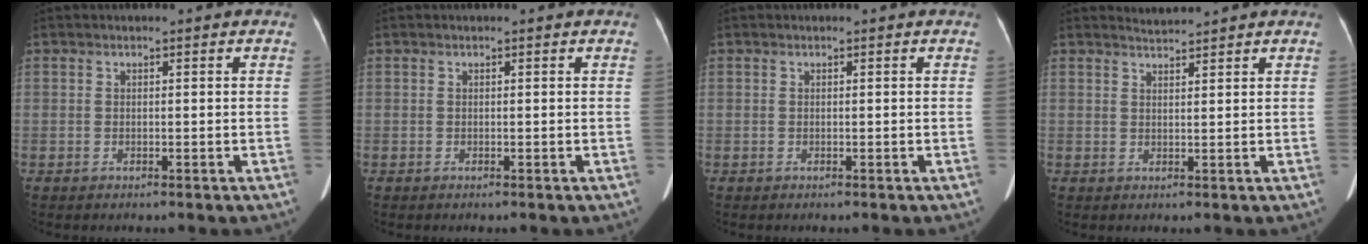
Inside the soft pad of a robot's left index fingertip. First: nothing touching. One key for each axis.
{"total": 0.0}
{"total": 0.0}
{"total": 1.9, "fx": 1.7, "fy": -0.6, "fz": -0.5, "tx": -0.002, "ty": 0.002, "tz": 0.037}